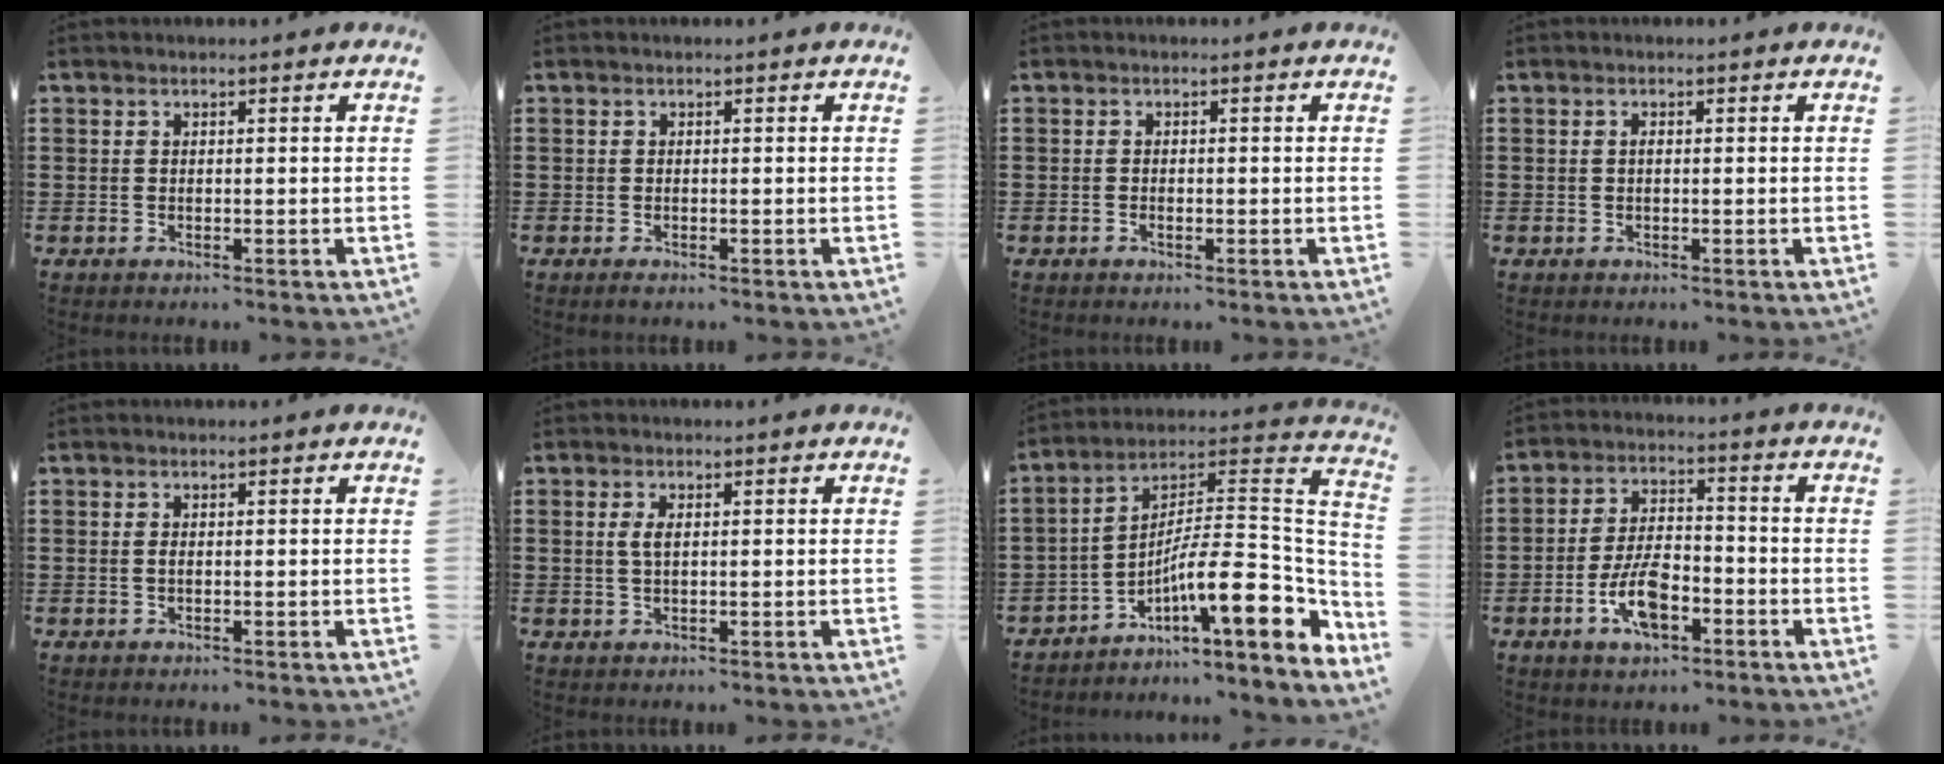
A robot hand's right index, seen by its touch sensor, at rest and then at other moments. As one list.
[{"total": 0.5, "force": [-0.4, 0.2, 0.1], "torque": [-0.004, -0.002, -0.008]}, {"total": 0.7, "force": [-0.4, 0.3, 0.6], "torque": [-0.012, -0.005, -0.005]}, {"total": 0.8, "force": [0.0, 0.3, 0.7], "torque": [-0.015, -0.001, 0.000]}, {"total": 0.6, "force": [-0.1, 0.2, 0.6], "torque": [-0.014, -0.003, -0.001]}, {"total": 2.2, "force": [0.4, 0.9, 2.0], "torque": [-0.042, 0.006, 0.005]}, {"total": 14.1, "force": [-5.8, 2.7, 12.6], "torque": [-0.195, -0.032, -0.112]}, {"total": 8.2, "force": [-3.4, 3.8, 6.4], "torque": [-0.144, 0.000, -0.067]}]